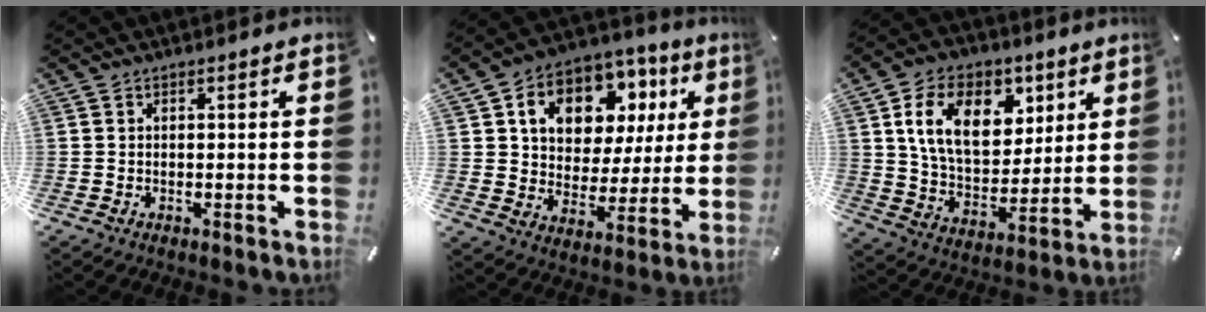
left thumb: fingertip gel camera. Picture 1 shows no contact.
{"total": 13.7, "force": [6.3, 10.2, 6.6], "torque": [-0.116, -0.025, 0.116]}
{"total": 16.0, "force": [6.5, 11.4, 9.3], "torque": [-0.152, -0.008, 0.121]}